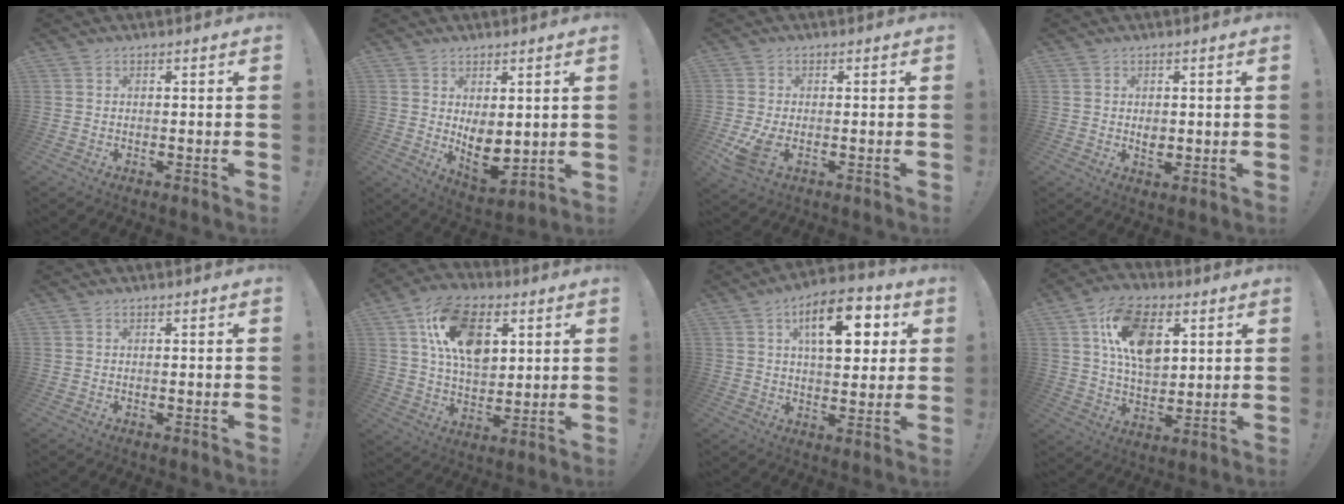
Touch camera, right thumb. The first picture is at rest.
{"total": 7.7, "force": [1.7, 4.8, 5.8], "torque": [-0.084, -0.034, 0.044]}
{"total": 5.9, "force": [-1.5, 3.3, 4.6], "torque": [-0.090, -0.005, -0.024]}
{"total": 2.4, "force": [-0.2, 1.9, 1.4], "torque": [-0.010, -0.003, -0.006]}
{"total": 0.0}
{"total": 18.1, "force": [6.7, 11.4, 12.3], "torque": [-0.193, -0.009, 0.120]}
{"total": 16.3, "force": [5.8, 7.6, 13.2], "torque": [-0.195, -0.001, 0.092]}
{"total": 16.8, "force": [5.8, 10.3, 11.9], "torque": [-0.174, -0.001, 0.106]}